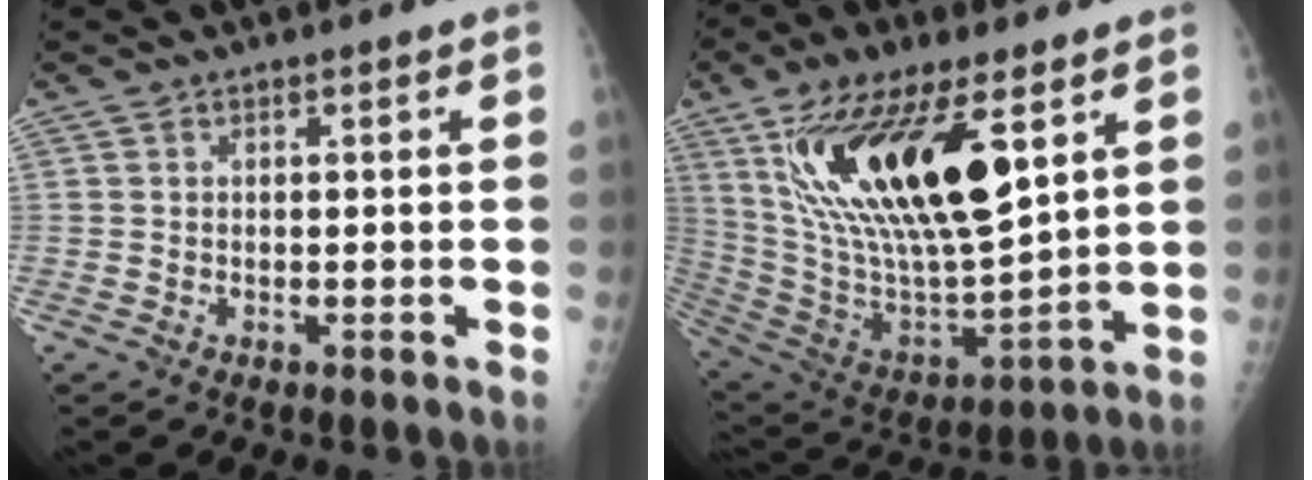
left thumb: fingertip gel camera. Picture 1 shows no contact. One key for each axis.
{"total": 25.4, "fx": 10.1, "fy": 10.0, "fz": 21.1, "tx": -0.378, "ty": -0.038, "tz": 0.193}